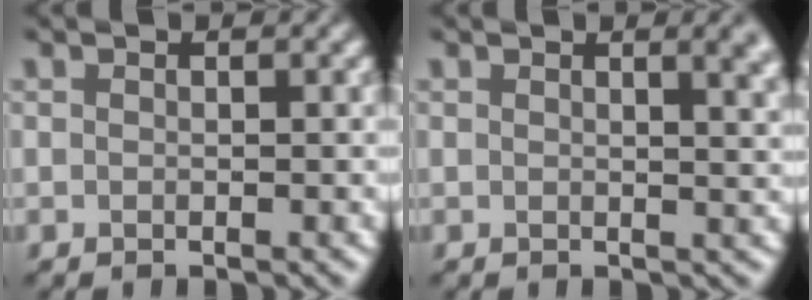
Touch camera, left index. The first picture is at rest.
{"total": 3.7, "force": [1.7, 1.6, 2.9], "torque": [-0.013, 0.009, 0.017]}